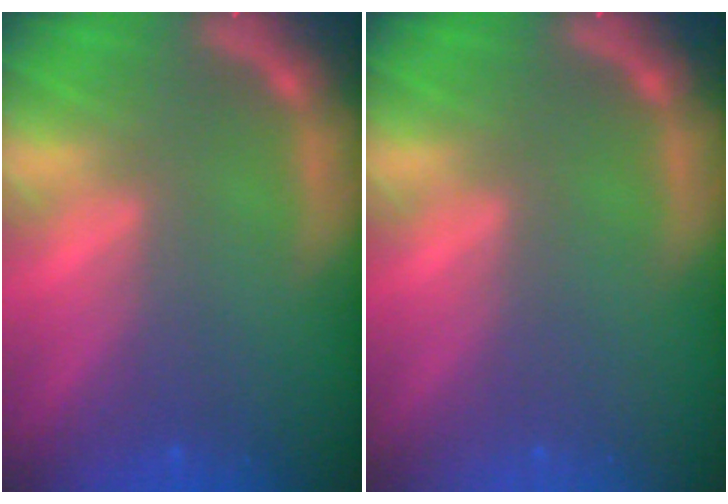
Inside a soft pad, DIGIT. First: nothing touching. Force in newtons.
{"total": 0.0}